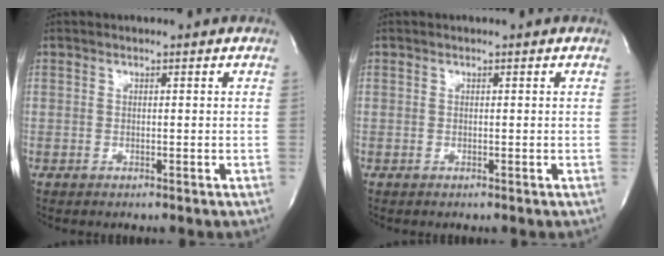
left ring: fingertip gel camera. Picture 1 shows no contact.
{"total": 0.0}